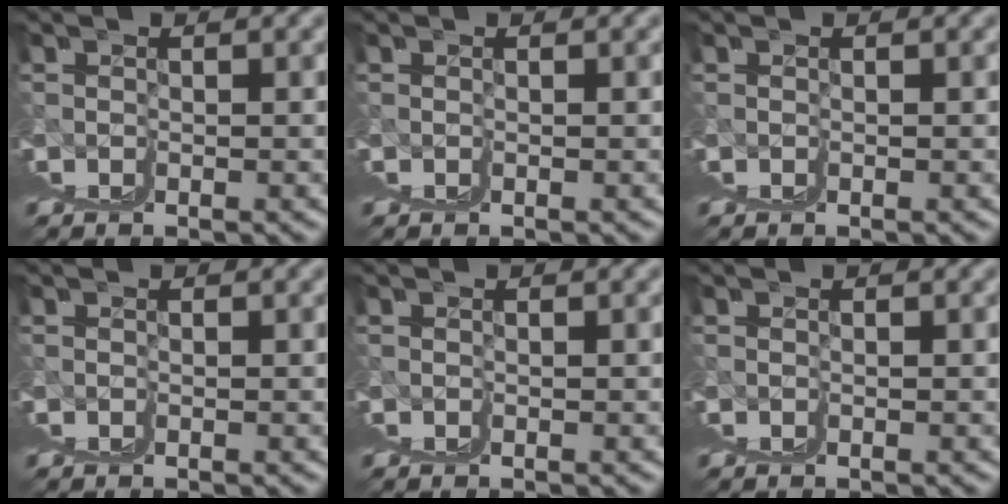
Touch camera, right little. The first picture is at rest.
{"total": 0.0}
{"total": 0.0}
{"total": 0.0}
{"total": 0.0}
{"total": 0.0}